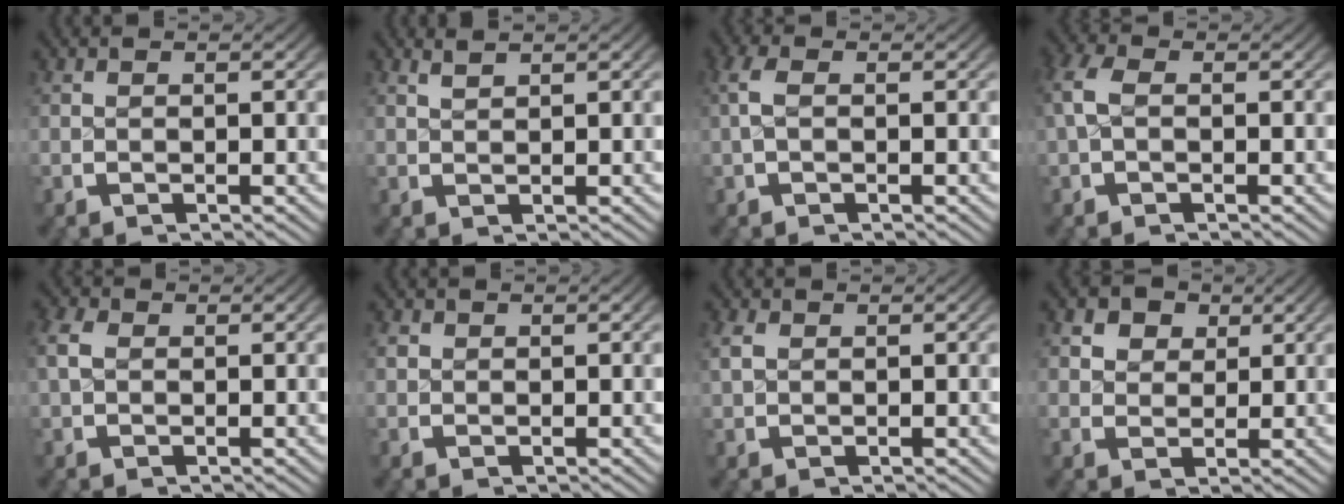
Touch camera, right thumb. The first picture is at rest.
{"total": 1.4, "force": [1.3, 0.1, 0.5], "torque": [0.000, 0.008, 0.025]}
{"total": 1.6, "force": [0.2, 0.9, 1.3], "torque": [-0.034, 0.005, 0.001]}
{"total": 2.4, "force": [0.1, 1.7, 1.7], "torque": [-0.050, 0.001, 0.003]}
{"total": 2.0, "force": [0.3, 1.7, 1.0], "torque": [-0.030, -0.003, 0.007]}
{"total": 0.8, "force": [0.2, 0.8, -0.1], "torque": [0.003, 0.000, 0.004]}
{"total": 1.6, "force": [0.5, 1.3, 0.7], "torque": [-0.016, 0.003, 0.013]}
{"total": 3.6, "force": [1.5, 2.9, 1.4], "torque": [-0.021, -0.009, 0.026]}